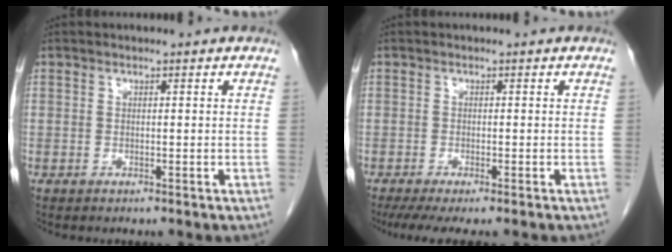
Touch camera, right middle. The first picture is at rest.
{"total": 6.1, "force": [-4.7, 0.7, 3.8], "torque": [-0.053, -0.015, -0.075]}